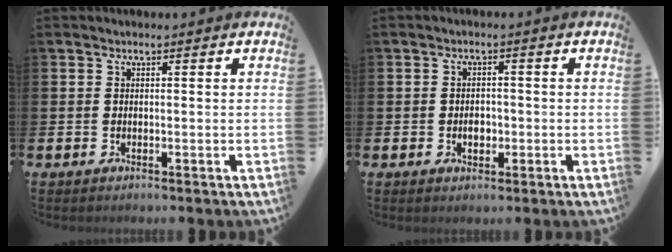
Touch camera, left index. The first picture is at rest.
{"total": 2.1, "force": [-0.4, 1.5, 1.4], "torque": [-0.005, -0.005, -0.015]}